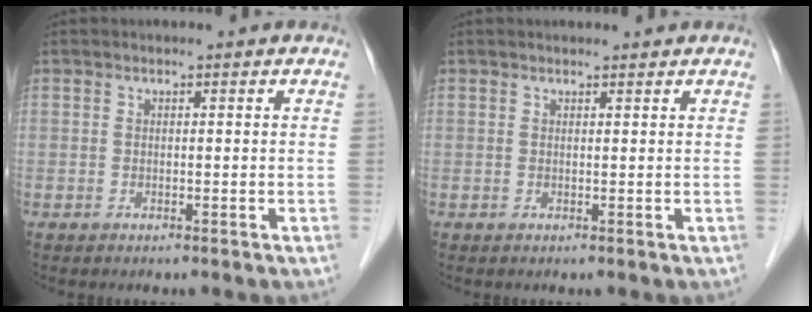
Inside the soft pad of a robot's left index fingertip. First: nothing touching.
{"total": 1.3, "force": [1.3, 0.1, 0.2], "torque": [-0.007, 0.007, 0.021]}